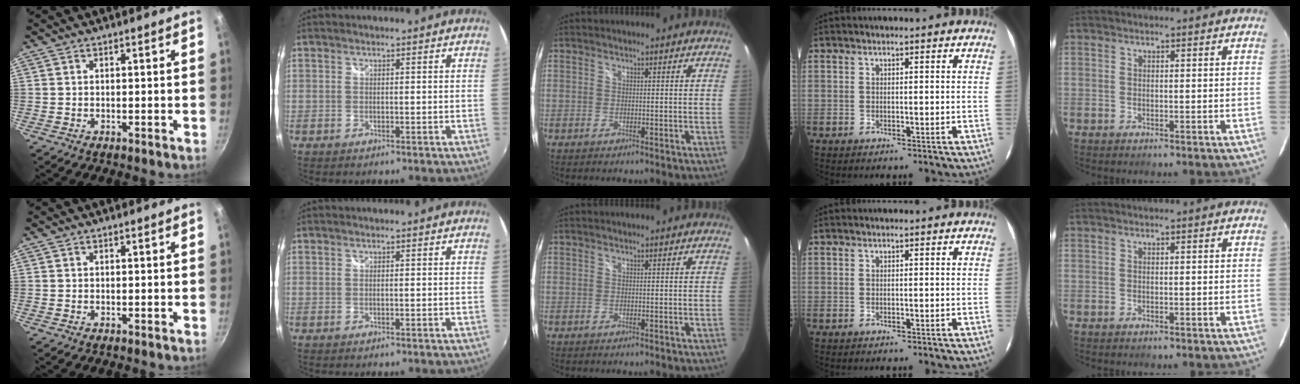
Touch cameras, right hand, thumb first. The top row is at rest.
{}